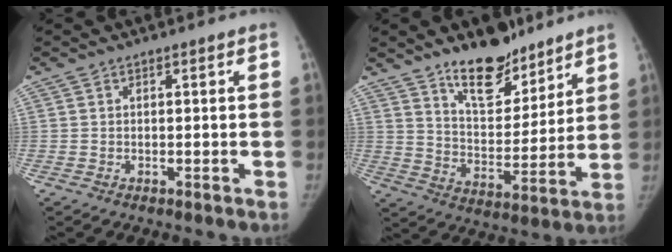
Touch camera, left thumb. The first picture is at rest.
{"total": 14.3, "force": [10.8, 6.3, 6.8], "torque": [-0.064, -0.084, 0.185]}